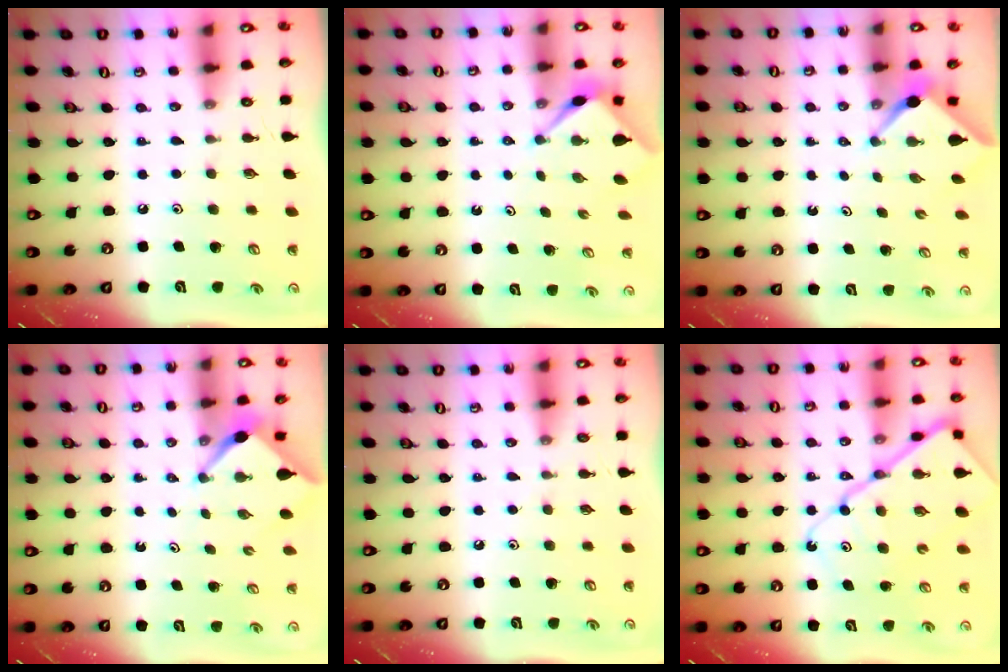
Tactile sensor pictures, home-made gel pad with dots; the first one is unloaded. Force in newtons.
{"total": 3.2, "press": 3.2, "slide": 0.4}
{"total": 2.5, "press": 2.5, "slide": 0.1}
{"total": 2.4, "press": 2.4, "slide": 0.2}
{"total": 2.6, "press": 2.6, "slide": 0.4}
{"total": 16.1, "press": 16.0, "slide": 1.7}